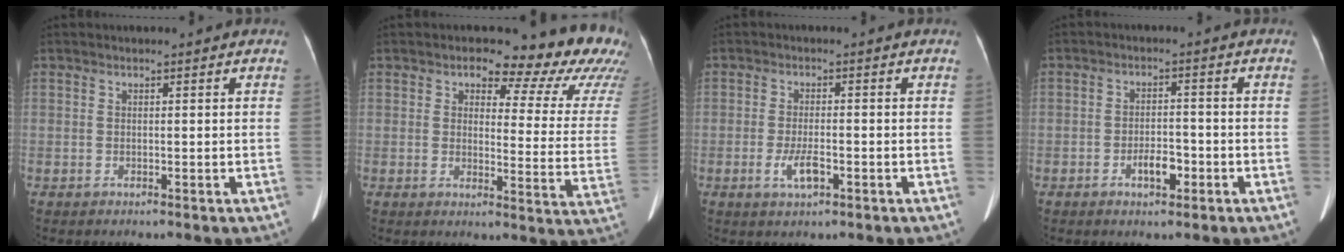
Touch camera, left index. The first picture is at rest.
{"total": 18.8, "force": [13.7, 6.6, 11.1], "torque": [-0.104, -0.028, 0.134]}
{"total": 3.7, "force": [-1.4, 1.1, 3.2], "torque": [-0.071, -0.003, -0.022]}
{"total": 3.8, "force": [-1.8, 1.7, 2.8], "torque": [-0.052, 0.003, -0.027]}